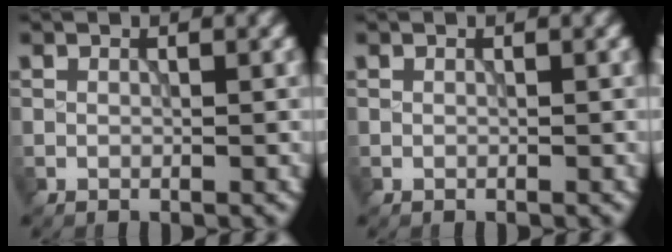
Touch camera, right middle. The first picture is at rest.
{"total": 0.0}